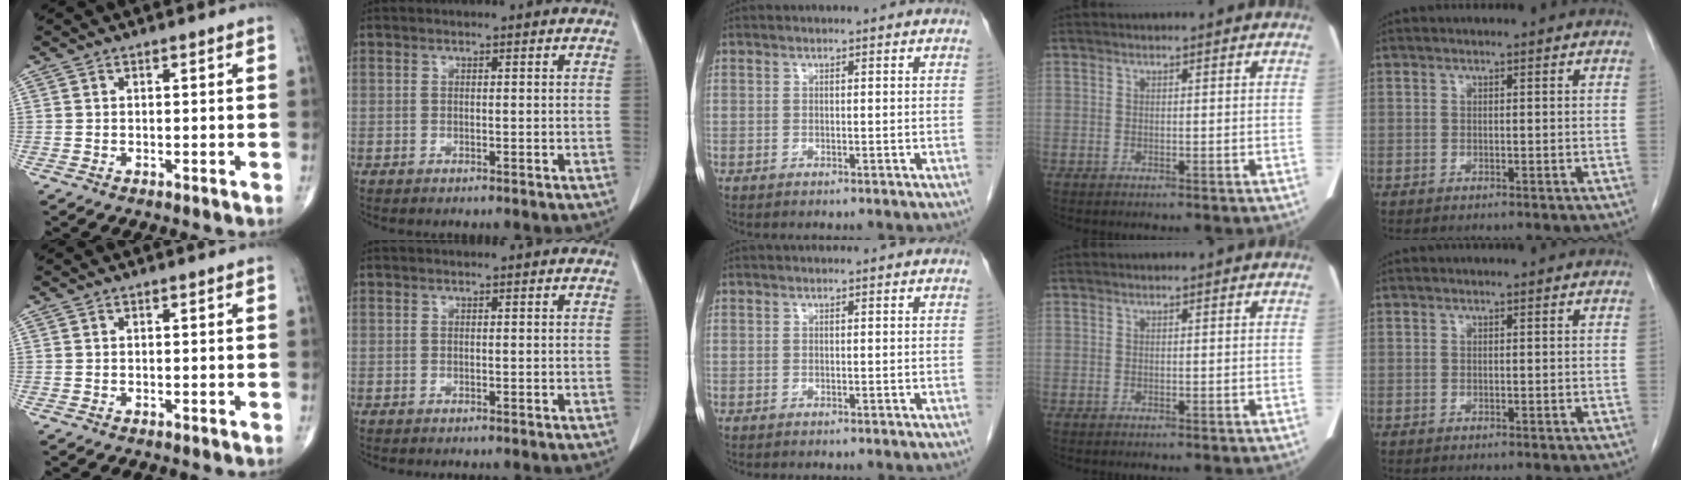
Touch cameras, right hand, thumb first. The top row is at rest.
{}